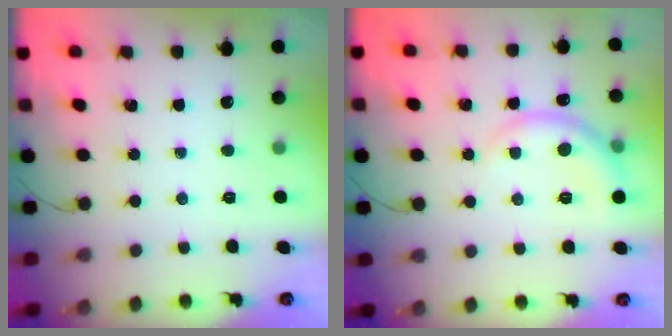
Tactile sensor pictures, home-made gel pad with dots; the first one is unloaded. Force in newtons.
{"total": 6.3, "press": 6.3, "slide": 0.5}